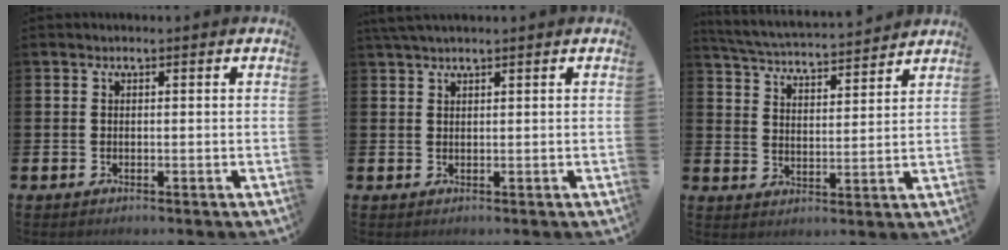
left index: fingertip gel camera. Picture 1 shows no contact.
{"total": 1.8, "force": [1.6, 0.0, 0.8], "torque": [-0.018, 0.004, 0.030]}
{"total": 4.6, "force": [4.6, 0.2, 0.4], "torque": [-0.027, -0.041, 0.077]}